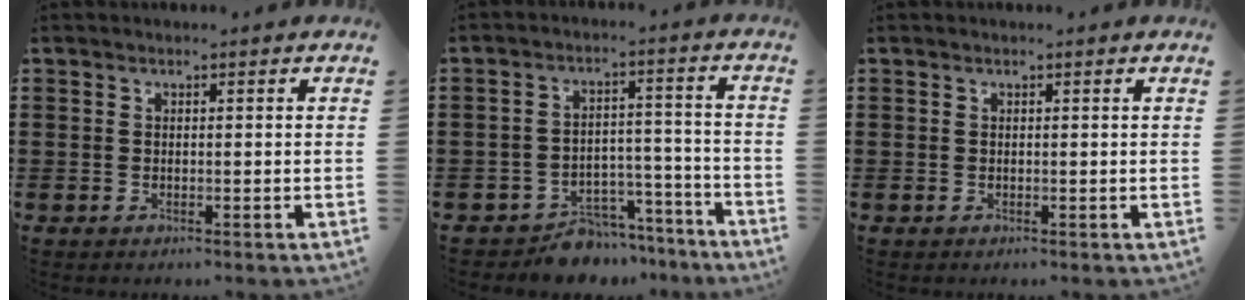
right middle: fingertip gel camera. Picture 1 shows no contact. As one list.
[{"total": 6.2, "force": [-5.9, 1.8, 0.8], "torque": [-0.009, 0.024, -0.116]}, {"total": 0.0}]